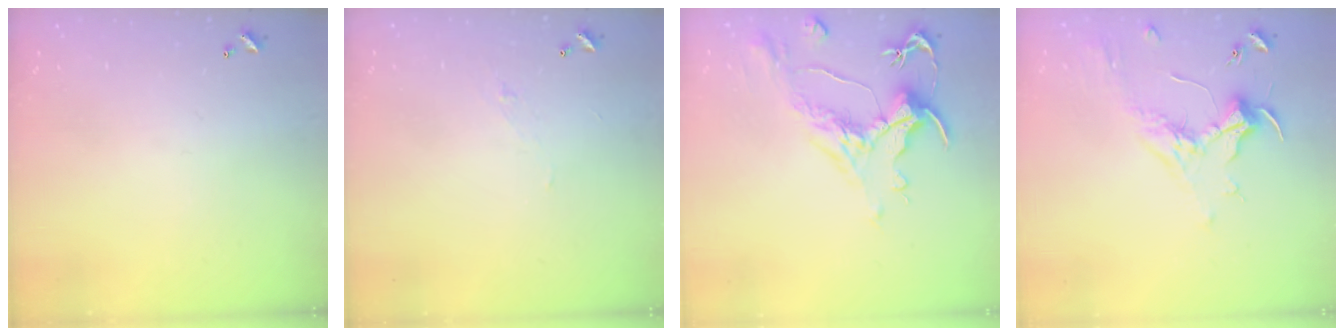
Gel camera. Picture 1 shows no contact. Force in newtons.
{"total": 2.0, "press": 1.9, "slide": 0.5}
{"total": 1.5, "press": 0.5, "slide": 1.4}
{"total": 2.0, "press": 1.9, "slide": 0.7}